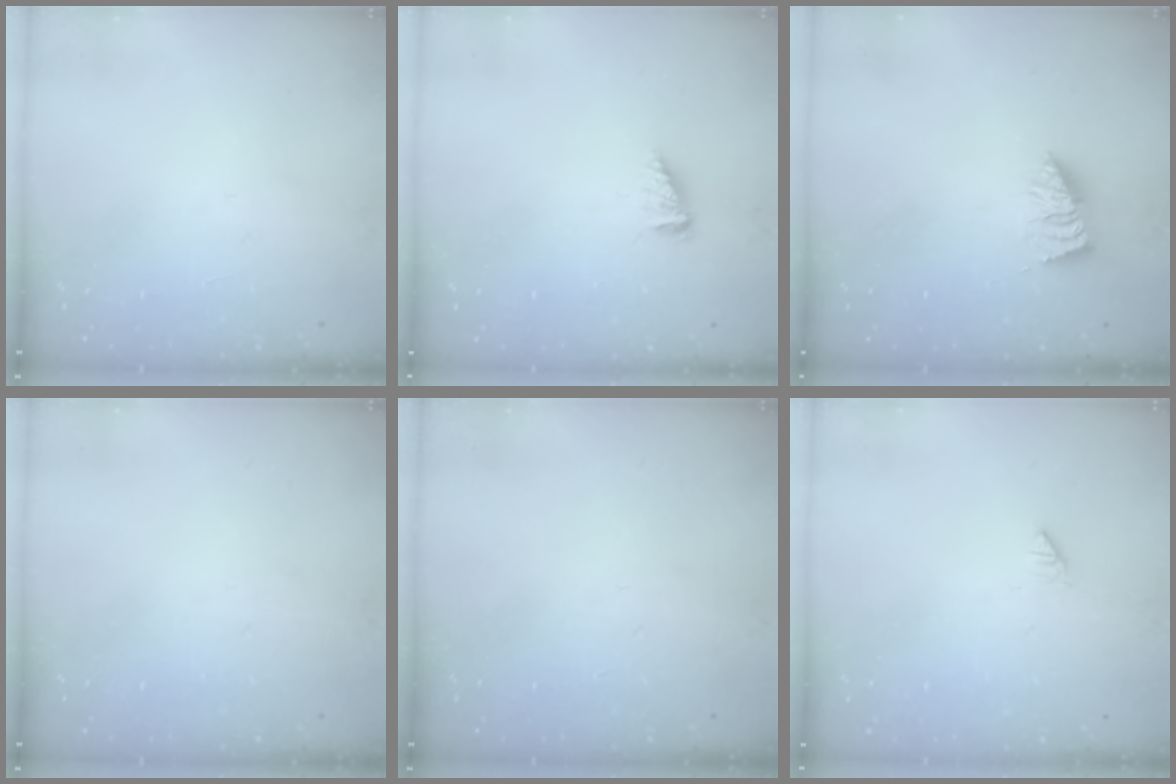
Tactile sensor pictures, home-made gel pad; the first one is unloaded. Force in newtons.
{"total": 3.5, "press": 3.5, "slide": 0.3}
{"total": 1.9, "press": 1.9, "slide": 0.2}
{"total": 0.0}
{"total": 0.0}
{"total": 0.0}